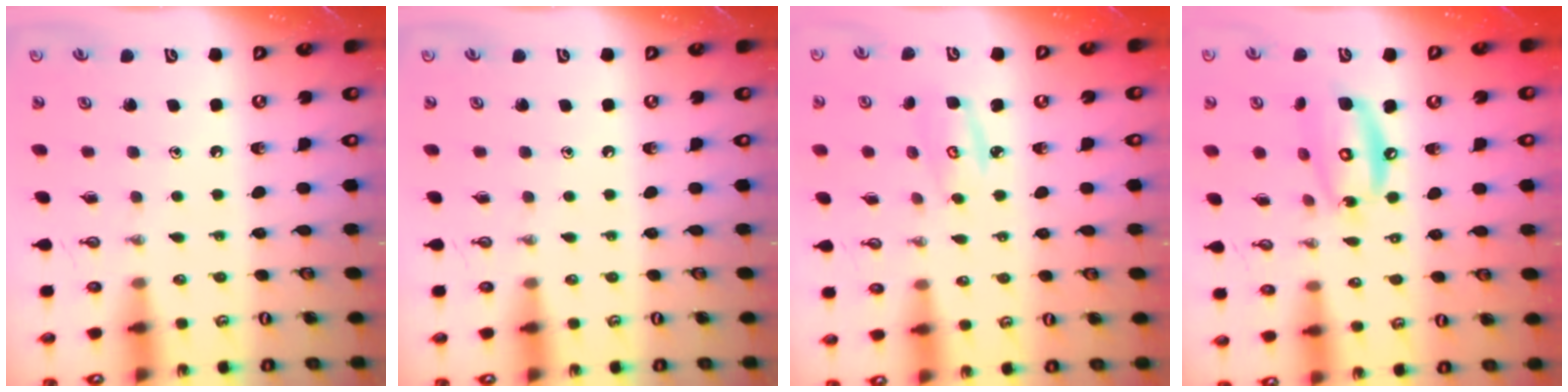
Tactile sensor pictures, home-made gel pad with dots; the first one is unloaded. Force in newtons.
{"total": 0.0}
{"total": 3.6, "press": 3.6, "slide": 0.3}
{"total": 13.2, "press": 13.2, "slide": 1.5}